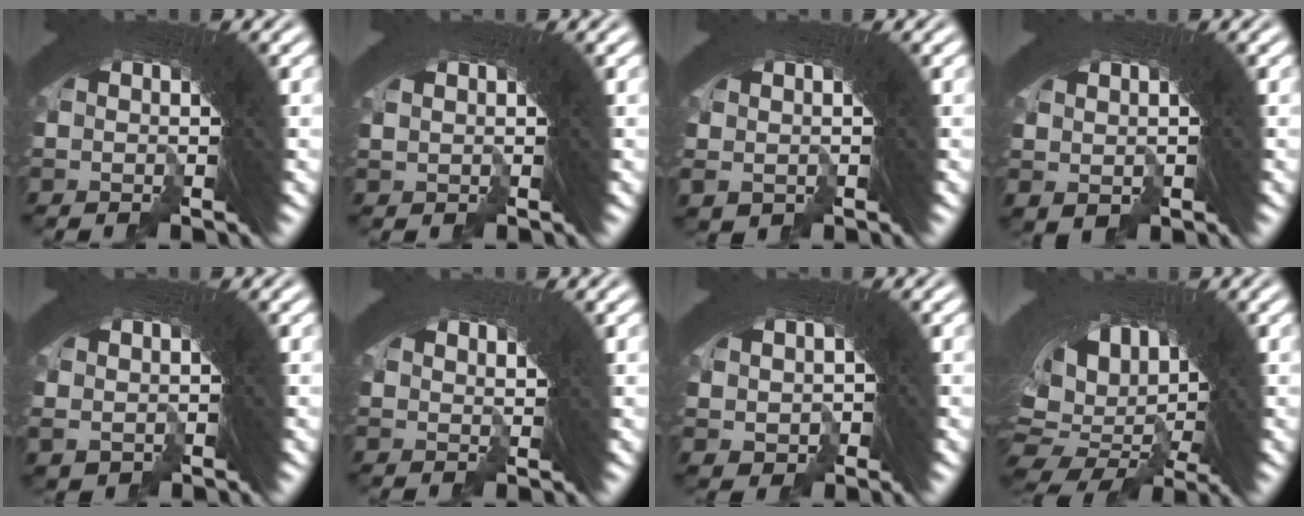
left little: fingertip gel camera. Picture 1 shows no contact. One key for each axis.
{"total": 0.9, "fx": 0.3, "fy": 0.9, "fz": 0.3, "tx": -0.013, "ty": 0.006, "tz": 0.005}
{"total": 1.2, "fx": -0.3, "fy": 1.1, "fz": -0.1, "tx": -0.012, "ty": -0.006, "tz": 0.002}
{"total": 2.1, "fx": -0.8, "fy": 1.9, "fz": 0.3, "tx": -0.028, "ty": -0.017, "tz": -0.001}
{"total": 1.6, "fx": -0.3, "fy": 1.6, "fz": 0.2, "tx": -0.019, "ty": -0.007, "tz": 0.002}
{"total": 0.9, "fx": -0.1, "fy": 0.8, "fz": 0.3, "tx": -0.028, "ty": -0.013, "tz": 0.002}
{"total": 3.2, "fx": -1.7, "fy": 2.7, "fz": 0.2, "tx": -0.023, "ty": -0.026, "tz": -0.011}
{"total": 13.5, "fx": -3.6, "fy": 10.2, "fz": 8.1, "tx": -0.190, "ty": -0.062, "tz": -0.033}